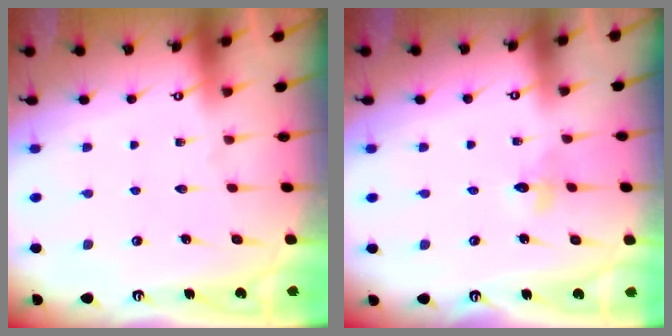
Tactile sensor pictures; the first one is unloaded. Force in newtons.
{"total": 3.4, "press": 3.4, "slide": 0.5}